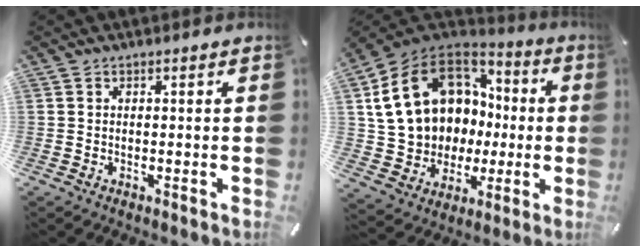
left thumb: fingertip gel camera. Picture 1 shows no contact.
{"total": 17.8, "force": [4.0, 15.1, 8.5], "torque": [-0.173, -0.021, 0.098]}